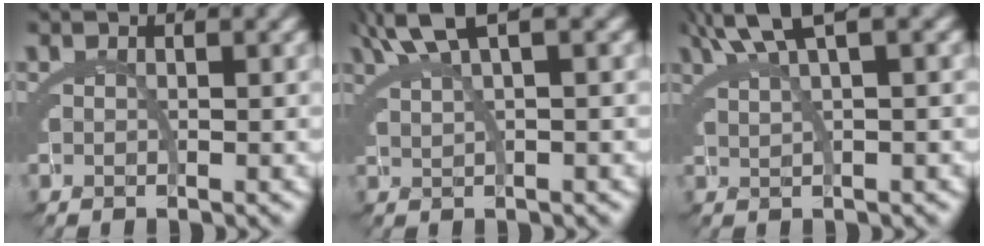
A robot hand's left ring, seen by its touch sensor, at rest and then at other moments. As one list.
[{"total": 3.6, "force": [2.6, -0.8, 2.4], "torque": [-0.031, 0.014, 0.050]}, {"total": 4.1, "force": [2.9, -1.1, 2.7], "torque": [-0.032, 0.016, 0.053]}]